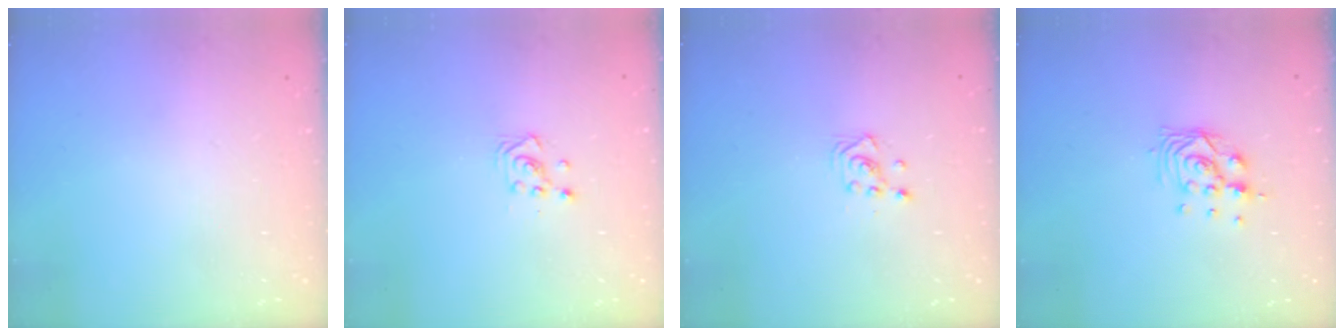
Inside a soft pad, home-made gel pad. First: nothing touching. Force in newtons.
{"total": 3.1, "press": 3.1, "slide": 0.2}
{"total": 3.0, "press": 3.0, "slide": 0.3}
{"total": 8.5, "press": 8.5, "slide": 0.8}